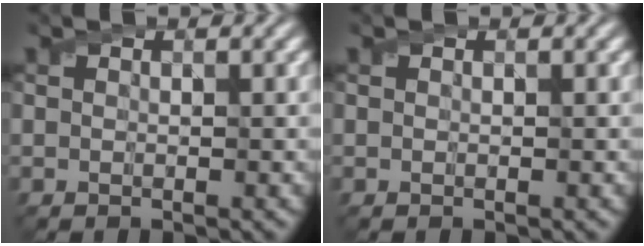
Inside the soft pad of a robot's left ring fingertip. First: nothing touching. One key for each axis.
{"total": 0.0}